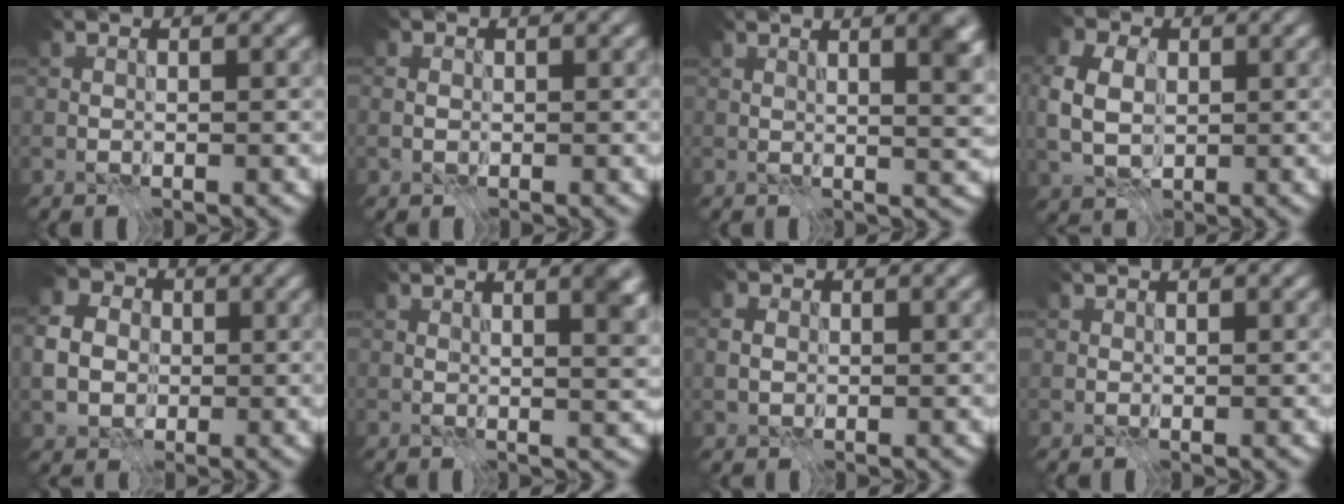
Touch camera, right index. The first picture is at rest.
{"total": 0.7, "force": [0.0, 0.6, 0.3], "torque": [-0.005, 0.002, -0.003]}
{"total": 4.4, "force": [2.1, 0.9, 3.7], "torque": [-0.037, 0.003, 0.033]}
{"total": 5.7, "force": [0.5, 4.3, 3.7], "torque": [-0.087, 0.012, 0.002]}
{"total": 4.2, "force": [-0.3, 3.6, 2.1], "torque": [-0.051, 0.008, -0.010]}
{"total": 3.6, "force": [1.9, 0.7, 3.0], "torque": [-0.036, 0.001, 0.030]}
{"total": 1.3, "force": [0.2, 1.1, 0.8], "torque": [-0.020, 0.005, -0.001]}
{"total": 0.8, "force": [0.7, 0.4, 0.0], "torque": [-0.002, -0.002, 0.011]}